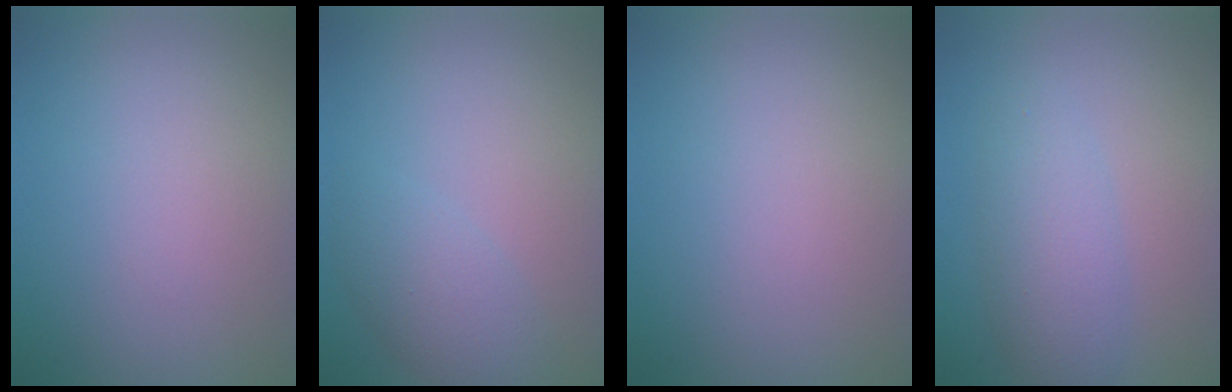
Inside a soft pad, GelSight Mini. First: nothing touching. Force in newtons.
{"total": 2.8, "press": 2.8, "slide": 0.1}
{"total": 0.0}
{"total": 3.3, "press": 3.3, "slide": 0.1}